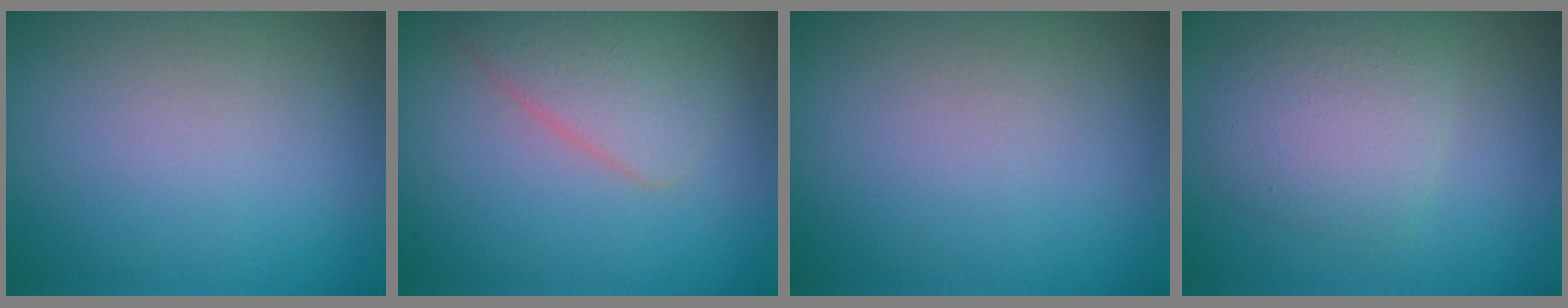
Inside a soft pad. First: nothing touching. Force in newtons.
{"total": 3.5, "press": 3.5, "slide": 0.1}
{"total": 0.0}
{"total": 3.5, "press": 3.5, "slide": 0.1}